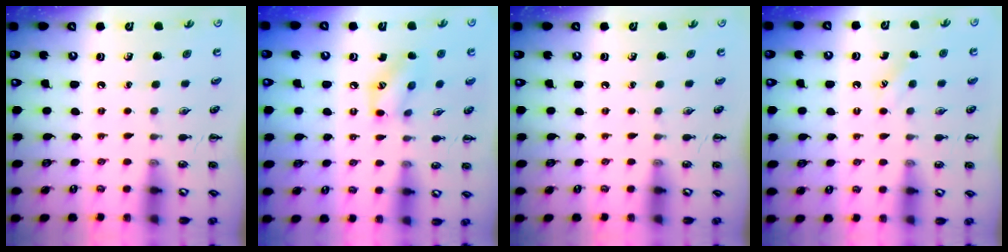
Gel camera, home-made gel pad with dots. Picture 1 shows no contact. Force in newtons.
{"total": 9.8, "press": 9.8, "slide": 0.3}
{"total": 0.0}
{"total": 2.5, "press": 2.5, "slide": 0.6}